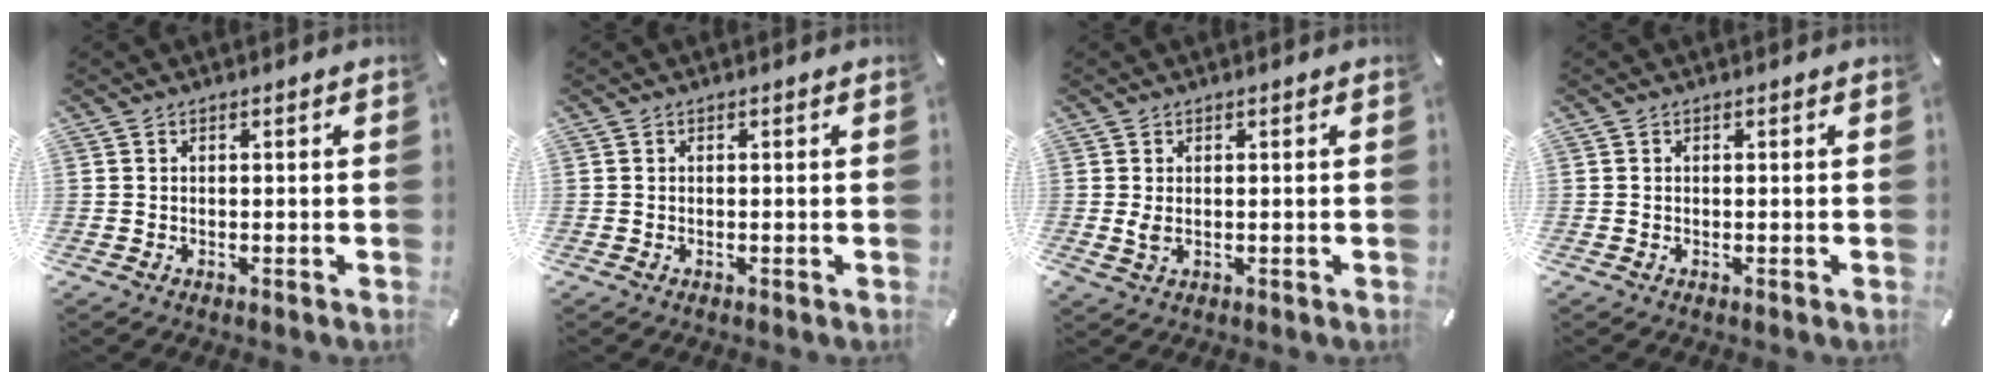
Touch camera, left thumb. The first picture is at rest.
{"total": 0.0}
{"total": 2.4, "force": [0.1, 1.3, 2.1], "torque": [-0.048, -0.006, -0.003]}
{"total": 0.0}